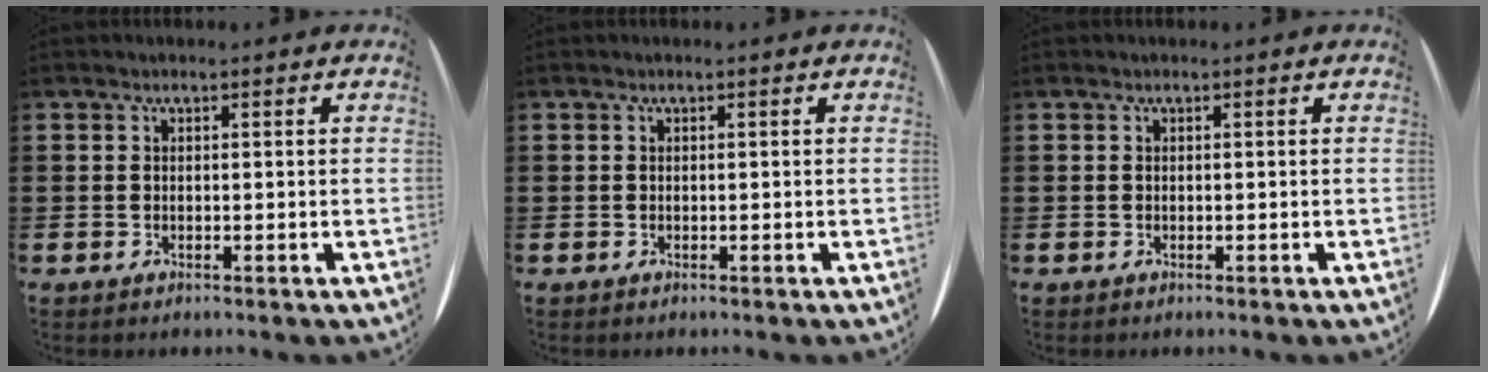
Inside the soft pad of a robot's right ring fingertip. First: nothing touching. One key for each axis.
{"total": 0.0}
{"total": 0.0}